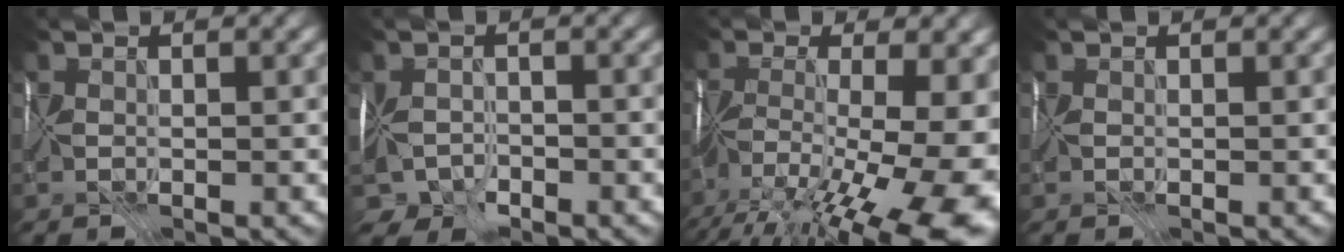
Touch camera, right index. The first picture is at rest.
{"total": 3.2, "force": [-1.9, 2.2, 1.1], "torque": [-0.010, -0.004, -0.043]}
{"total": 17.9, "force": [-9.4, 7.3, 13.4], "torque": [-0.206, -0.010, -0.122]}
{"total": 0.0}